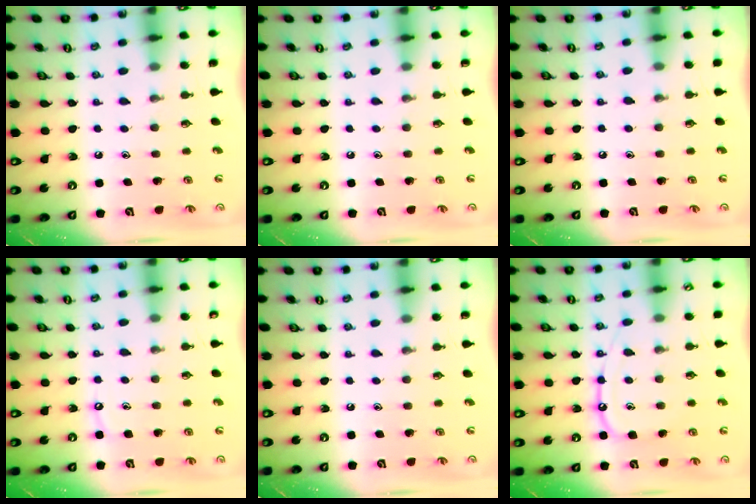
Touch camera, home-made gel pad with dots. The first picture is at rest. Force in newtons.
{"total": 0.0}
{"total": 2.5, "press": 2.4, "slide": 0.4}
{"total": 4.0, "press": 4.0, "slide": 0.6}
{"total": 0.0}
{"total": 10.7, "press": 10.7, "slide": 1.0}